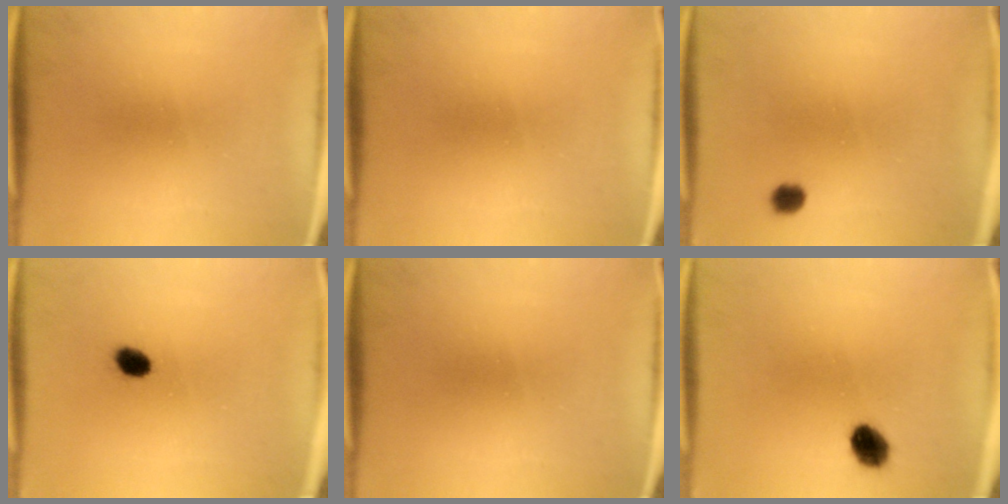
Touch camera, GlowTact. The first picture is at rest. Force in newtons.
{"total": 0.0}
{"total": 1.8}
{"total": 3.6}
{"total": 0.0}
{"total": 5.3}